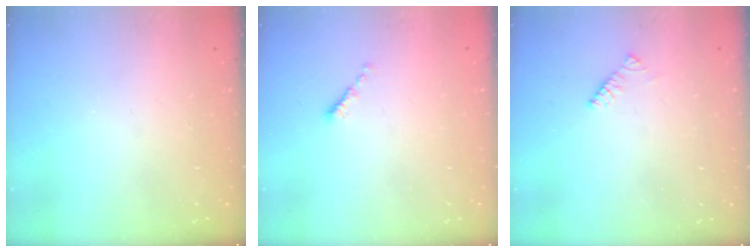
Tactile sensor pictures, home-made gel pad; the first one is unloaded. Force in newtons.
{"total": 0.0}
{"total": 2.6, "press": 2.6, "slide": 0.4}